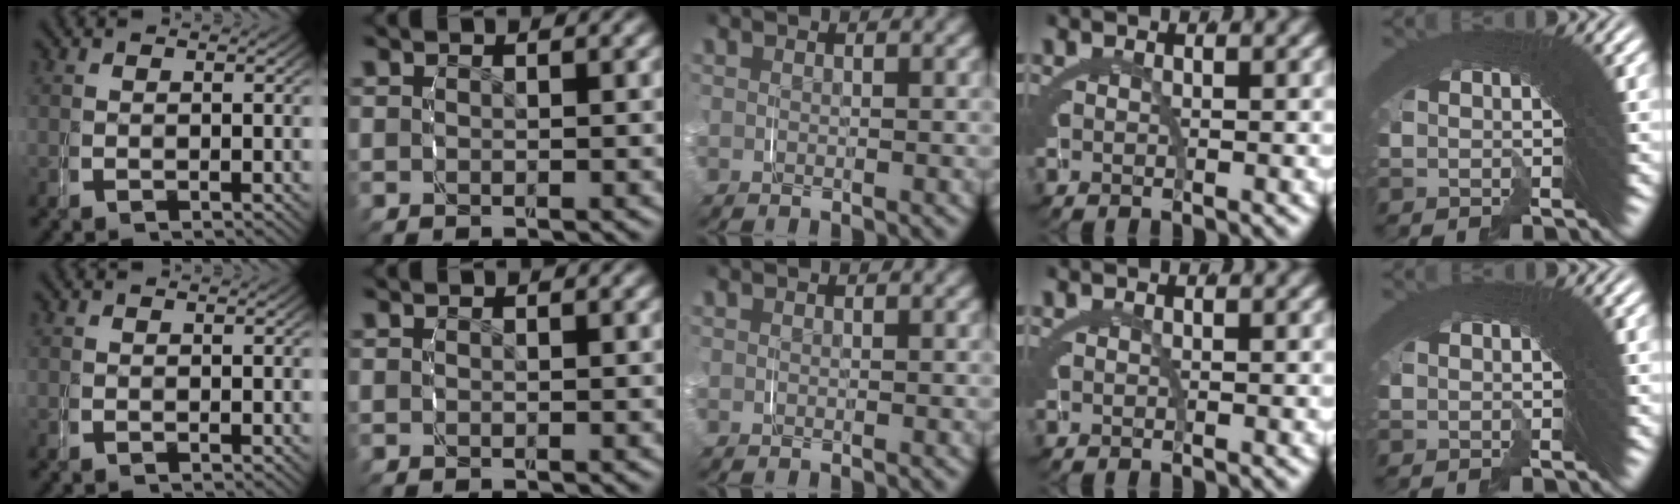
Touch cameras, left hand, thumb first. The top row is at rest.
{}